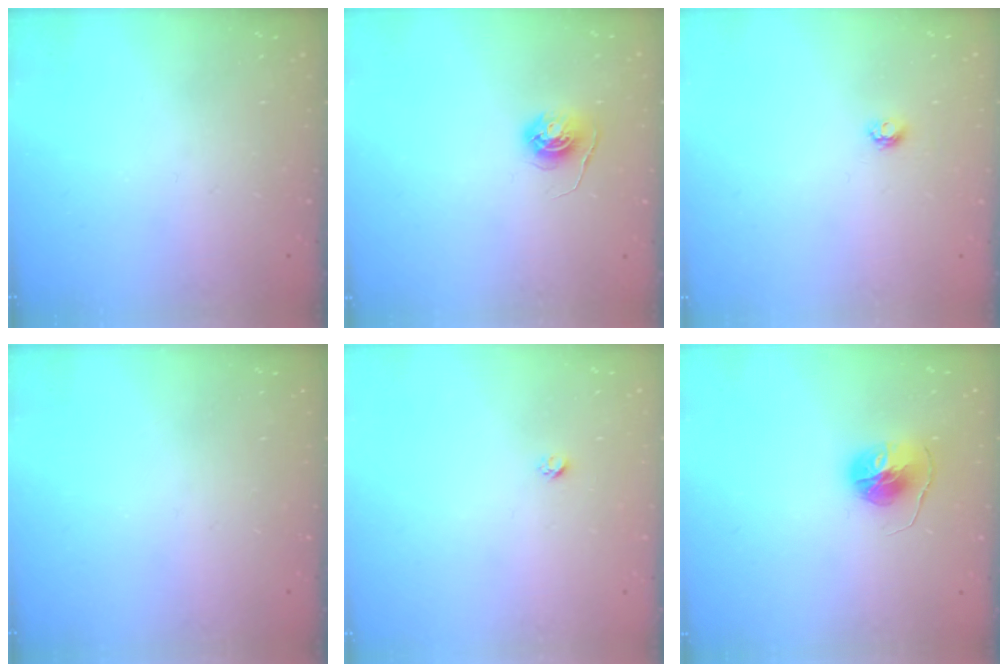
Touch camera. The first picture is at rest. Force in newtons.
{"total": 5.6, "press": 5.5, "slide": 0.6}
{"total": 3.8, "press": 3.8, "slide": 0.5}
{"total": 0.0}
{"total": 1.9, "press": 1.9, "slide": 0.1}
{"total": 7.7, "press": 7.6, "slide": 0.6}